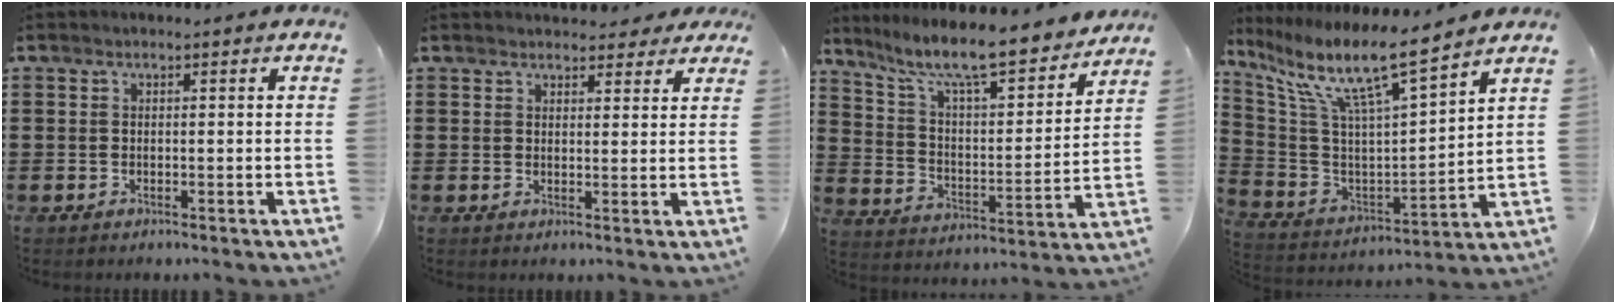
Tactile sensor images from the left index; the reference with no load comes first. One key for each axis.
{"total": 3.1, "fx": 2.8, "fy": 1.1, "fz": 0.7, "tx": -0.005, "ty": -0.007, "tz": 0.049}
{"total": 9.9, "fx": 8.7, "fy": 0.7, "fz": 4.8, "tx": -0.119, "ty": -0.061, "tz": 0.143}
{"total": 11.1, "fx": 7.9, "fy": 1.3, "fz": 7.7, "tx": -0.167, "ty": -0.049, "tz": 0.124}